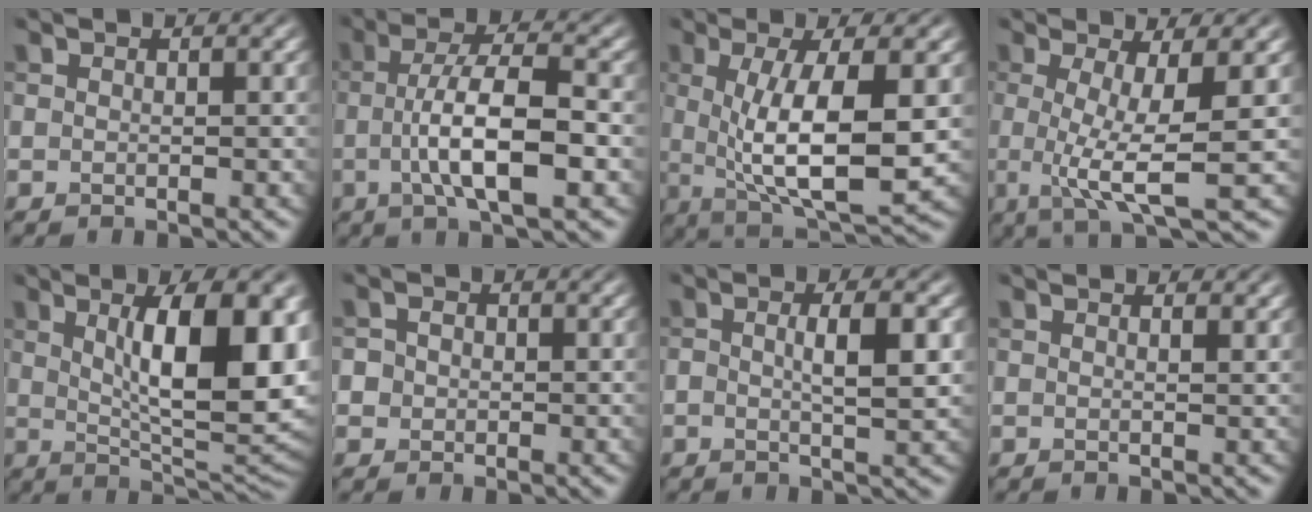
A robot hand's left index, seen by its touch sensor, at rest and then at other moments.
{"total": 7.2, "force": [-1.2, 1.9, 6.9], "torque": [-0.117, 0.006, -0.024]}
{"total": 8.8, "force": [0.1, 2.4, 8.5], "torque": [-0.140, -0.013, 0.007]}
{"total": 6.3, "force": [-0.4, 1.0, 6.2], "torque": [-0.102, -0.009, -0.006]}
{"total": 12.1, "force": [2.4, 3.9, 11.2], "torque": [-0.149, -0.006, 0.044]}
{"total": 2.5, "force": [0.4, 2.3, 0.8], "torque": [0.000, 0.009, -0.007]}
{"total": 3.4, "force": [0.2, 0.7, 3.3], "torque": [-0.054, 0.002, 0.003]}
{"total": 1.0, "force": [0.8, 0.3, 0.6], "torque": [-0.009, 0.000, 0.009]}